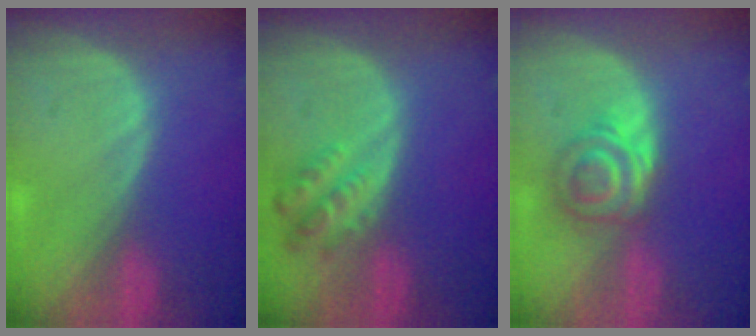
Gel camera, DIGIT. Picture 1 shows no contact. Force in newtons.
{"total": 5.0, "press": 4.8, "slide": 1.5}
{"total": 5.6, "press": 5.3, "slide": 1.9}